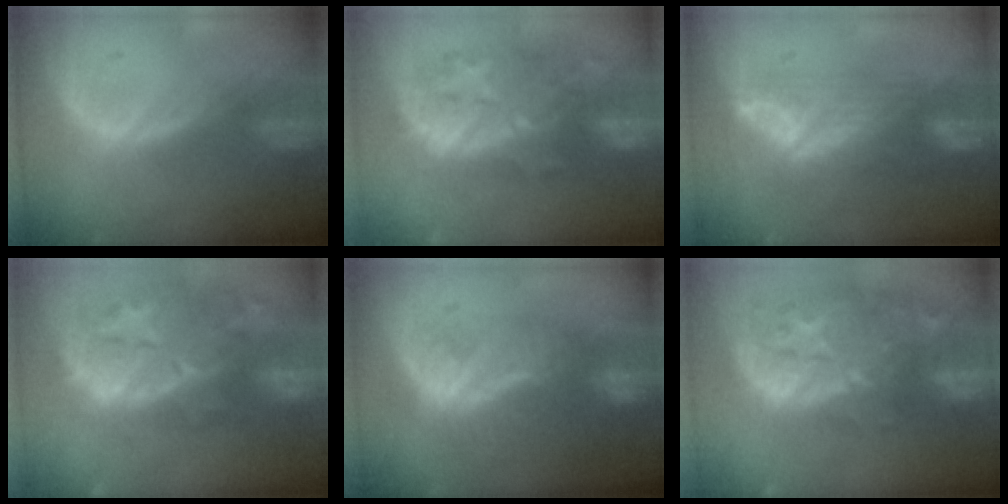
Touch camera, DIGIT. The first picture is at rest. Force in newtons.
{"total": 9.6, "press": 9.4, "slide": 2.2}
{"total": 8.0, "press": 6.6, "slide": 4.5}
{"total": 14.7, "press": 11.8, "slide": 8.7}
{"total": 8.4, "press": 8.0, "slide": 2.4}
{"total": 15.1, "press": 12.1, "slide": 9.0}